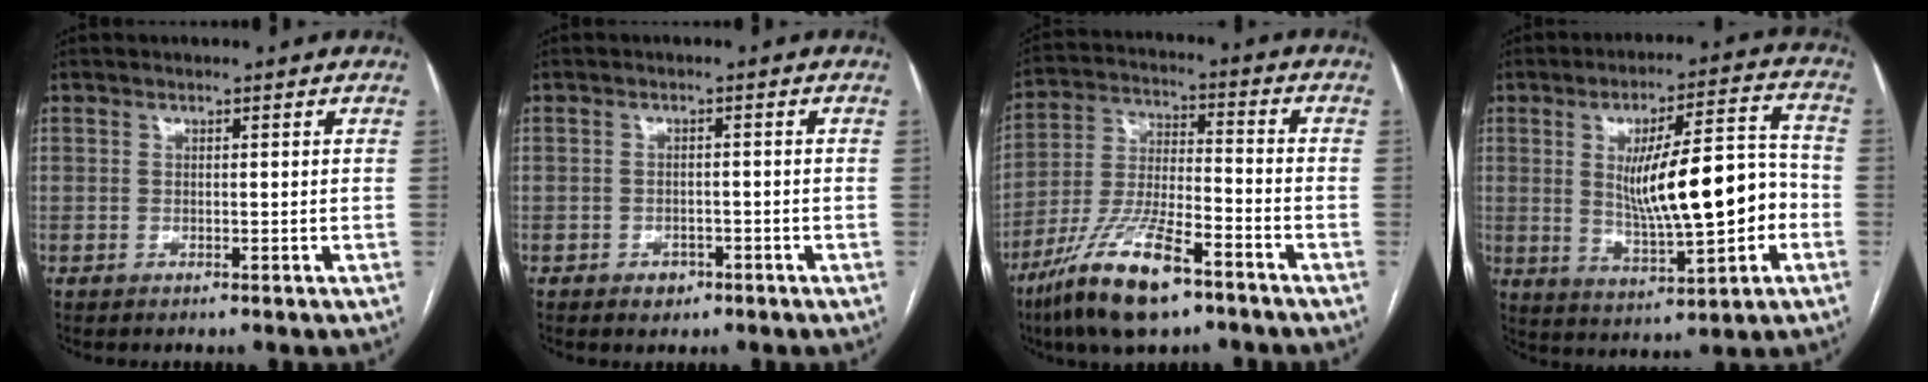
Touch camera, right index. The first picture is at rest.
{"total": 2.1, "force": [-1.2, 1.5, 0.7], "torque": [-0.007, 0.005, -0.009]}
{"total": 14.8, "force": [-9.5, 3.3, 10.9], "torque": [-0.225, -0.021, -0.171]}
{"total": 15.1, "force": [-1.0, 3.3, 14.7], "torque": [-0.239, 0.016, -0.004]}